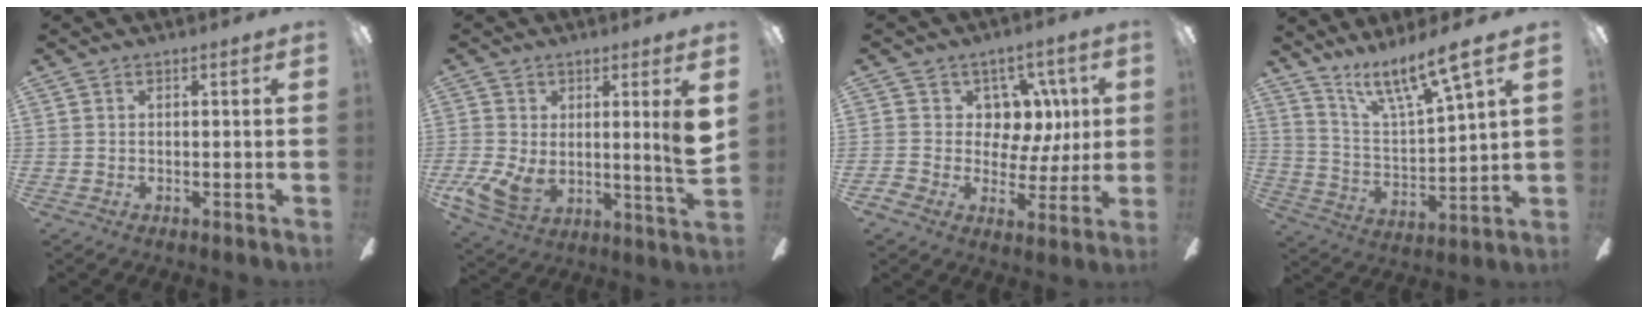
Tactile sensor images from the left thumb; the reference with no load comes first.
{"total": 12.2, "force": [1.9, 5.0, 10.9], "torque": [-0.194, -0.028, 0.036]}
{"total": 10.0, "force": [3.0, 8.7, 3.7], "torque": [-0.052, -0.020, 0.065]}
{"total": 13.3, "force": [11.0, 0.6, 7.4], "torque": [-0.151, -0.069, 0.182]}